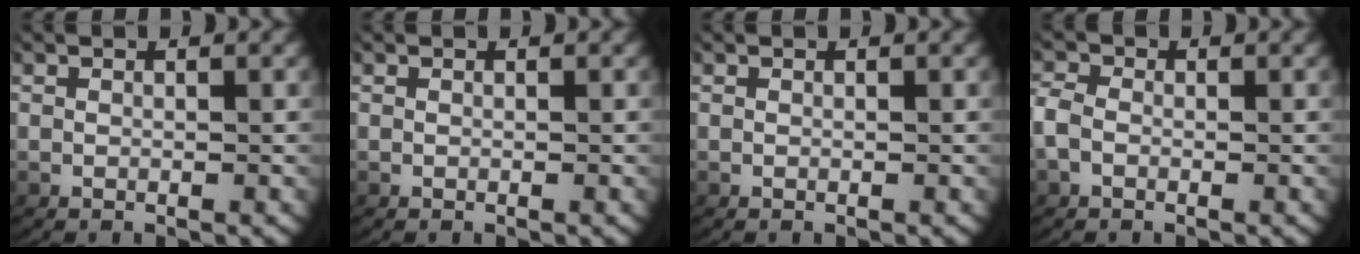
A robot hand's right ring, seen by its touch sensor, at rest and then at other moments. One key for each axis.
{"total": 0.0}
{"total": 0.0}
{"total": 1.9, "fx": -0.4, "fy": 1.6, "fz": 1.0, "tx": -0.034, "ty": -0.003, "tz": -0.008}